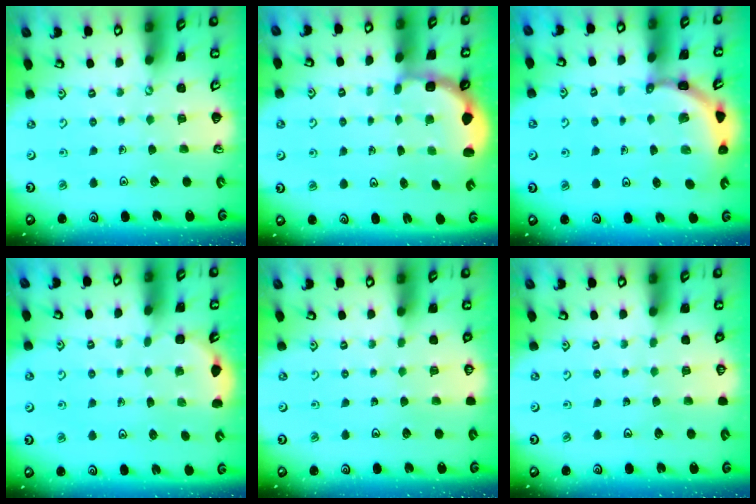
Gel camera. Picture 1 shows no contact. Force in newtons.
{"total": 2.7, "press": 2.4, "slide": 1.4}
{"total": 3.5, "press": 3.5, "slide": 0.2}
{"total": 2.2, "press": 1.2, "slide": 1.9}
{"total": 0.0}
{"total": 0.0}